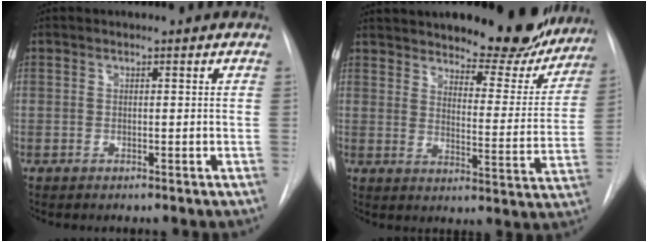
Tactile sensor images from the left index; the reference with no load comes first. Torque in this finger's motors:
{"motor_torque": [0.41, -0.79, 0.84, 0.15]}